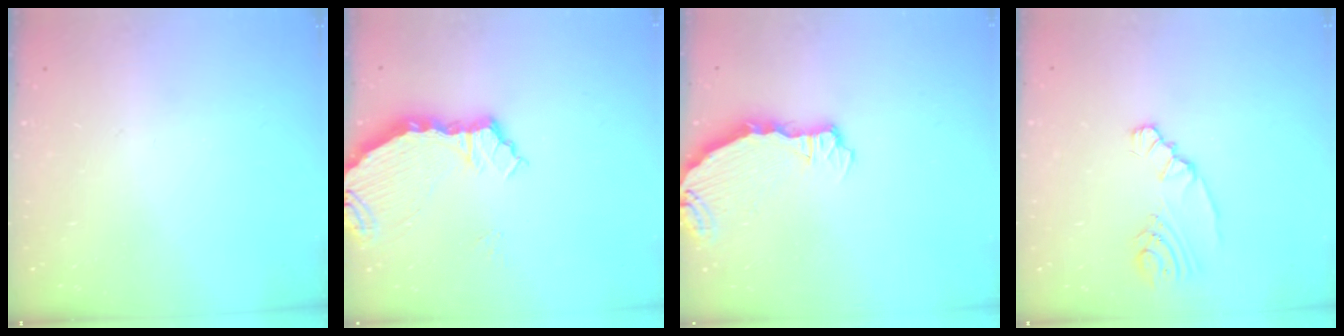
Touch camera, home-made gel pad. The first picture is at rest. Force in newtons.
{"total": 6.9, "press": 5.5, "slide": 4.2}
{"total": 5.2, "press": 4.9, "slide": 1.8}
{"total": 5.2, "press": 5.1, "slide": 0.1}